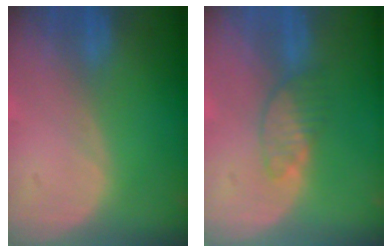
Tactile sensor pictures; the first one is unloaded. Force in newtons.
{"total": 3.4, "press": 3.4, "slide": 0.5}